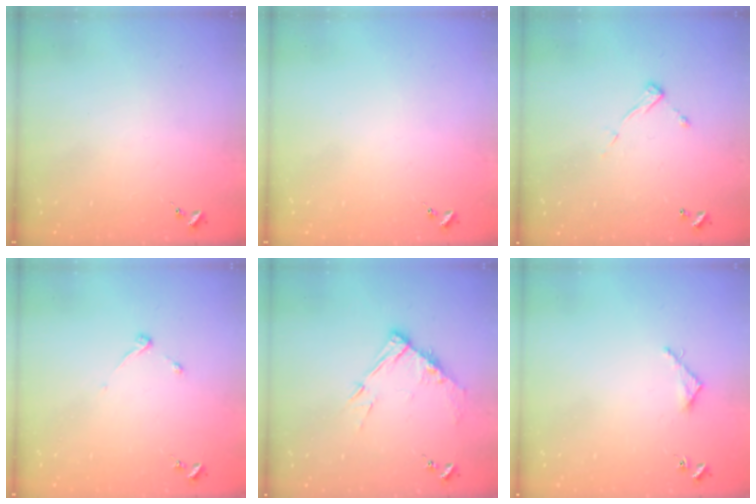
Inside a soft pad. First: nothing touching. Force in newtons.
{"total": 0.0}
{"total": 7.3, "press": 7.3, "slide": 0.4}
{"total": 3.7, "press": 3.6, "slide": 0.6}
{"total": 10.1, "press": 10.0, "slide": 1.1}
{"total": 3.3, "press": 3.3, "slide": 0.3}